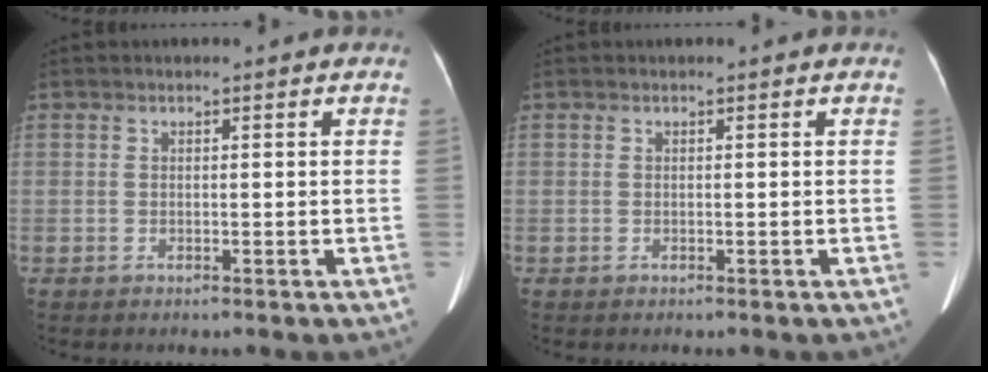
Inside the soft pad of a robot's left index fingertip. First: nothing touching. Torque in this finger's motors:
{"motor_torque": [0.00, 0.00, 0.00, 0.00]}